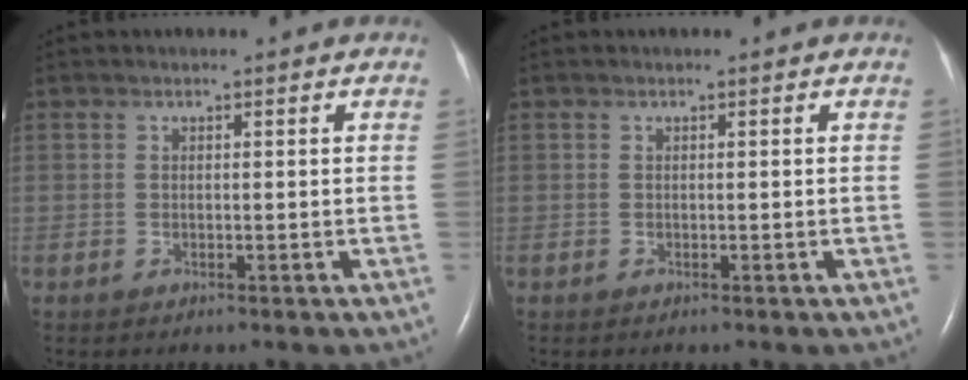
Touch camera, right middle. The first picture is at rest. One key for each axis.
{"total": 0.0}